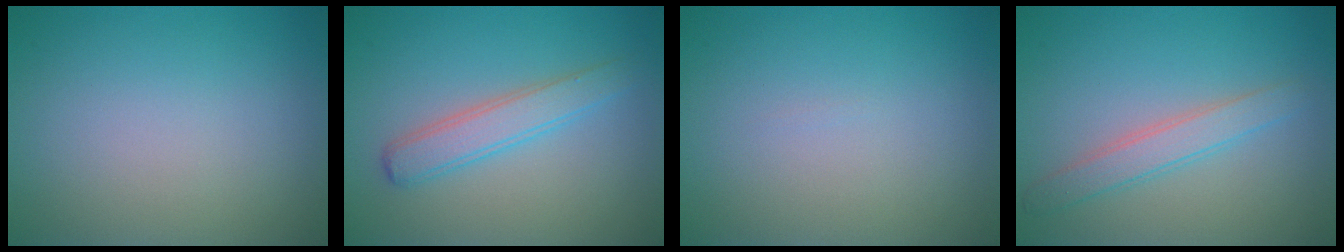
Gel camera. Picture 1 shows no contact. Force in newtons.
{"total": 2.9, "press": 2.9, "slide": 0.0}
{"total": 0.0}
{"total": 2.4, "press": 2.4, "slide": 0.2}